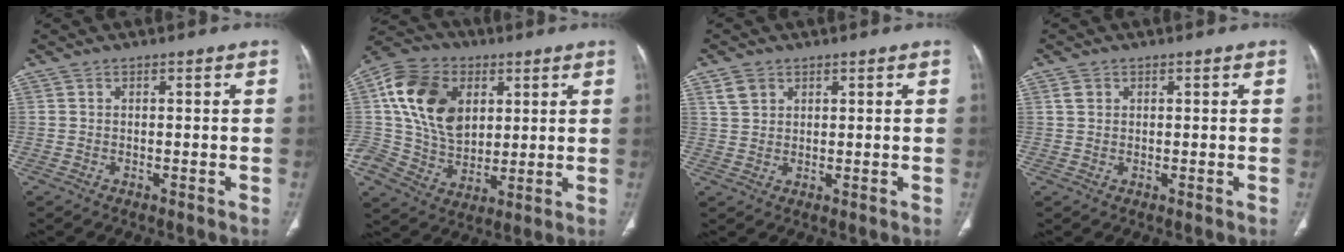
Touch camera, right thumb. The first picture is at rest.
{"total": 16.9, "force": [4.7, 12.4, 10.4], "torque": [-0.171, -0.002, 0.085]}
{"total": 3.3, "force": [1.8, 2.4, 1.3], "torque": [-0.020, -0.005, 0.041]}
{"total": 1.6, "force": [0.7, 1.3, 0.8], "torque": [-0.007, -0.001, 0.015]}